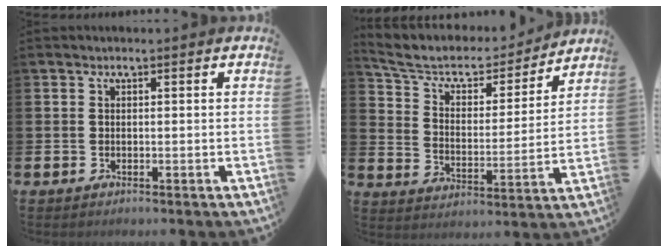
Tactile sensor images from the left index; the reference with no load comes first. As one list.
[{"total": 7.2, "force": [6.3, 2.9, 1.9], "torque": [-0.071, -0.043, 0.106]}]